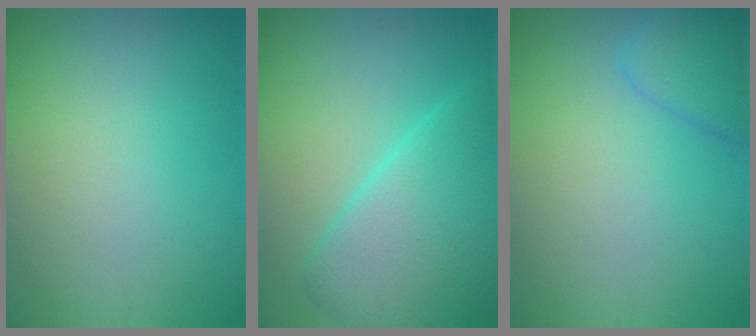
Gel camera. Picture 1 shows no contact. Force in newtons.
{"total": 7.2, "press": 7.2, "slide": 0.3}
{"total": 2.5, "press": 2.5, "slide": 0.2}